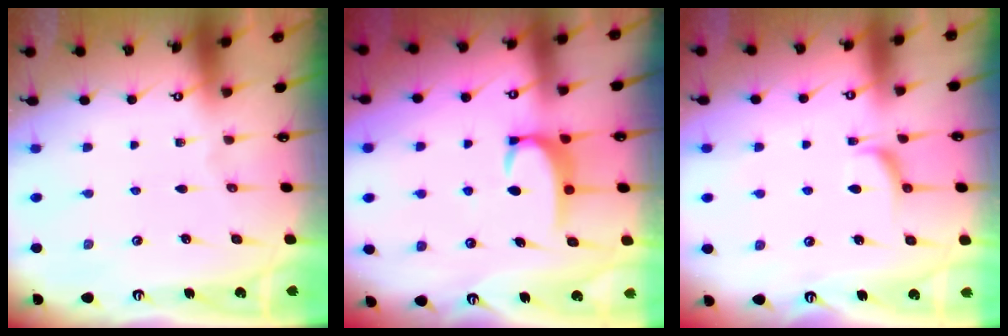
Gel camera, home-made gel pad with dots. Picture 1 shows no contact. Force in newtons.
{"total": 3.3, "press": 3.3, "slide": 0.5}
{"total": 2.2, "press": 2.1, "slide": 0.7}